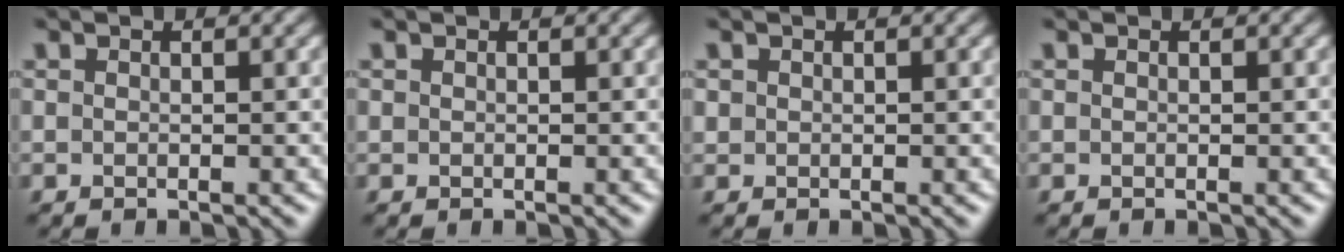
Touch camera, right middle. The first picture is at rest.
{"total": 0.0}
{"total": 0.5, "force": [0.2, 0.5, 0.0], "torque": [0.004, -0.002, 0.006]}
{"total": 0.0}